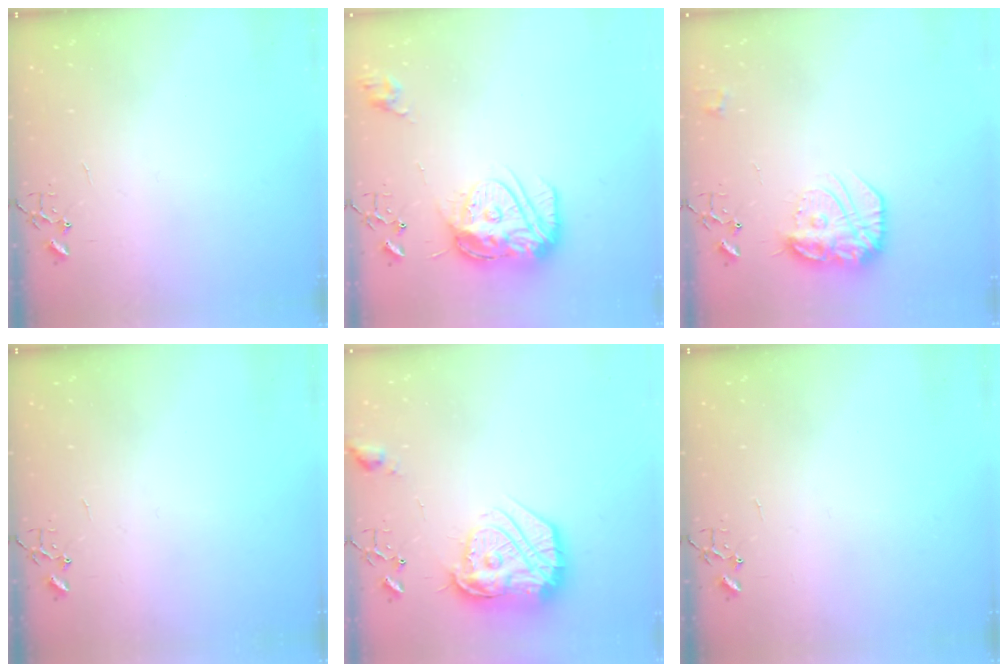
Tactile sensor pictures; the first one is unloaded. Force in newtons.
{"total": 15.2, "press": 15.1, "slide": 1.5}
{"total": 17.4, "press": 17.3, "slide": 1.2}
{"total": 0.0}
{"total": 21.6, "press": 21.5, "slide": 1.7}
{"total": 0.0}